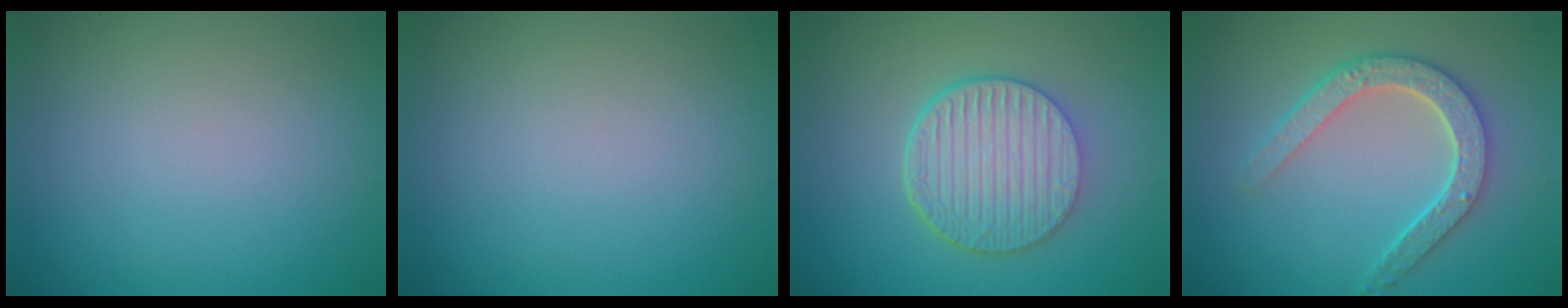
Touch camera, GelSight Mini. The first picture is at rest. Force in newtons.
{"total": 0.0}
{"total": 6.3, "press": 4.6, "slide": 4.3}
{"total": 4.6, "press": 3.7, "slide": 2.8}